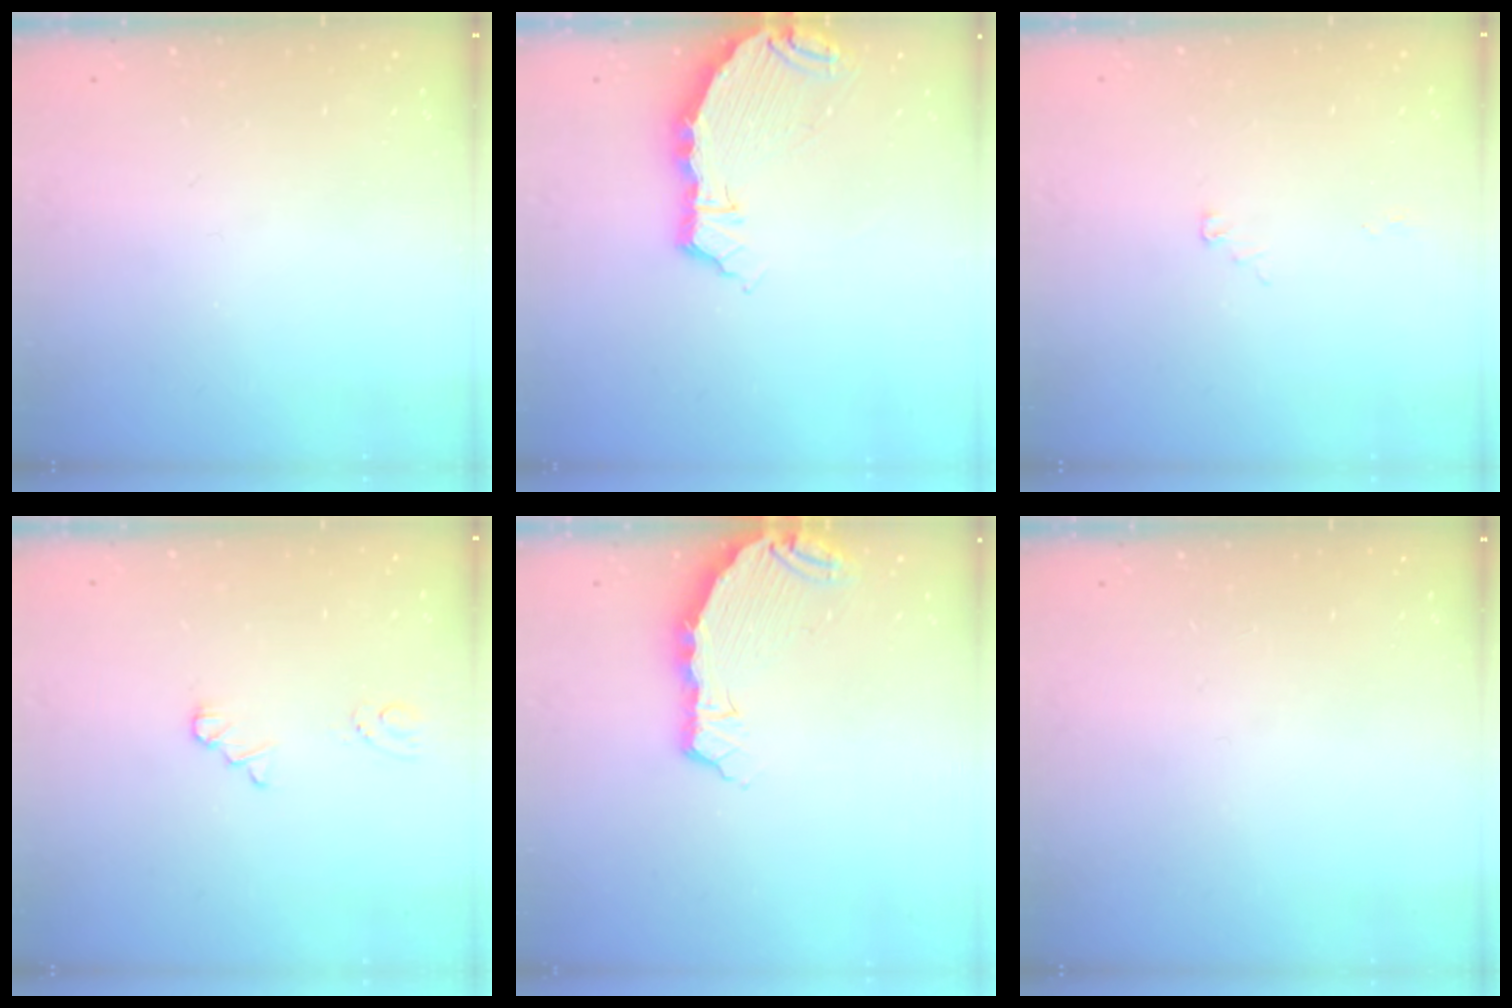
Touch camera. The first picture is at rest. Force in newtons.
{"total": 7.4, "press": 6.4, "slide": 3.7}
{"total": 2.1, "press": 2.1, "slide": 0.2}
{"total": 1.1, "press": 1.1, "slide": 0.1}
{"total": 7.7, "press": 6.3, "slide": 4.6}
{"total": 0.0}